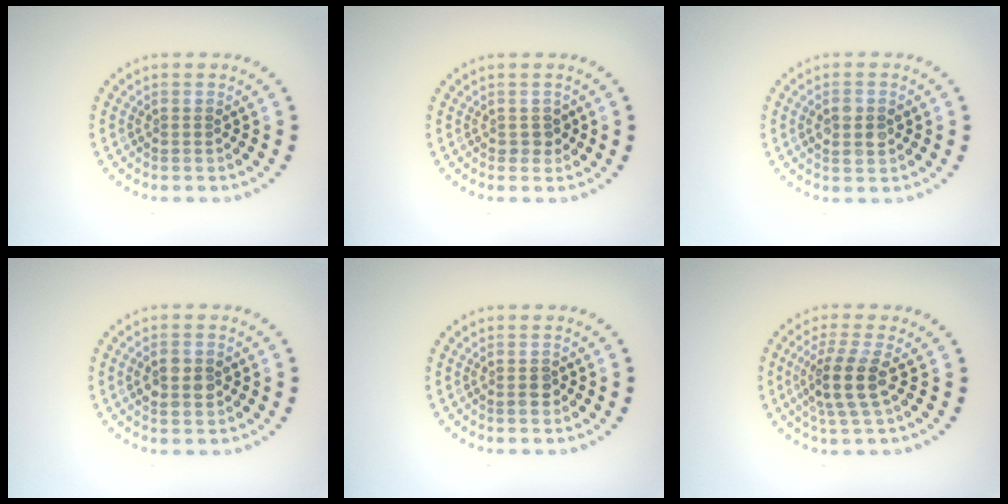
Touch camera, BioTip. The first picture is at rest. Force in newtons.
{"total": 1.1, "press": 1.0, "slide": 0.4}
{"total": 2.0, "press": 2.0, "slide": 0.2}
{"total": 2.9, "press": 2.9, "slide": 0.1}
{"total": 1.2, "press": 1.1, "slide": 0.4}
{"total": 3.7, "press": 2.9, "slide": 2.3}